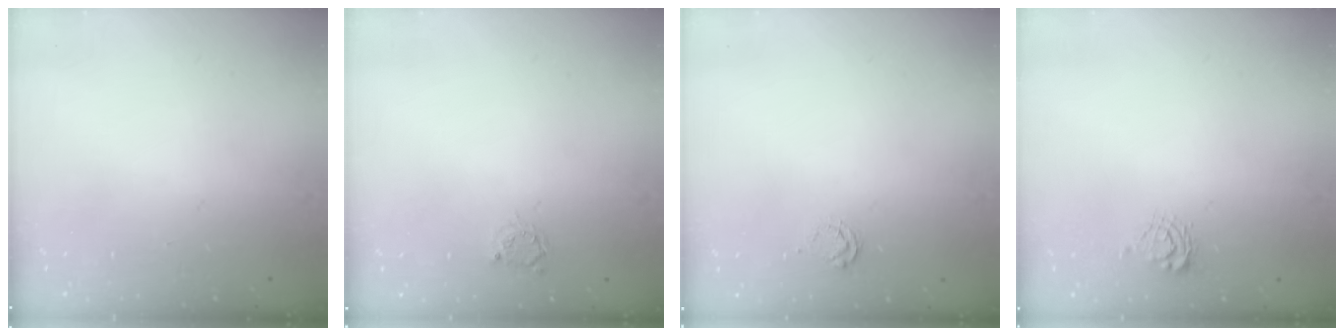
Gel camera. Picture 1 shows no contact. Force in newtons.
{"total": 2.5, "press": 2.5, "slide": 0.3}
{"total": 3.4, "press": 3.4, "slide": 0.4}
{"total": 6.7, "press": 6.7, "slide": 0.7}